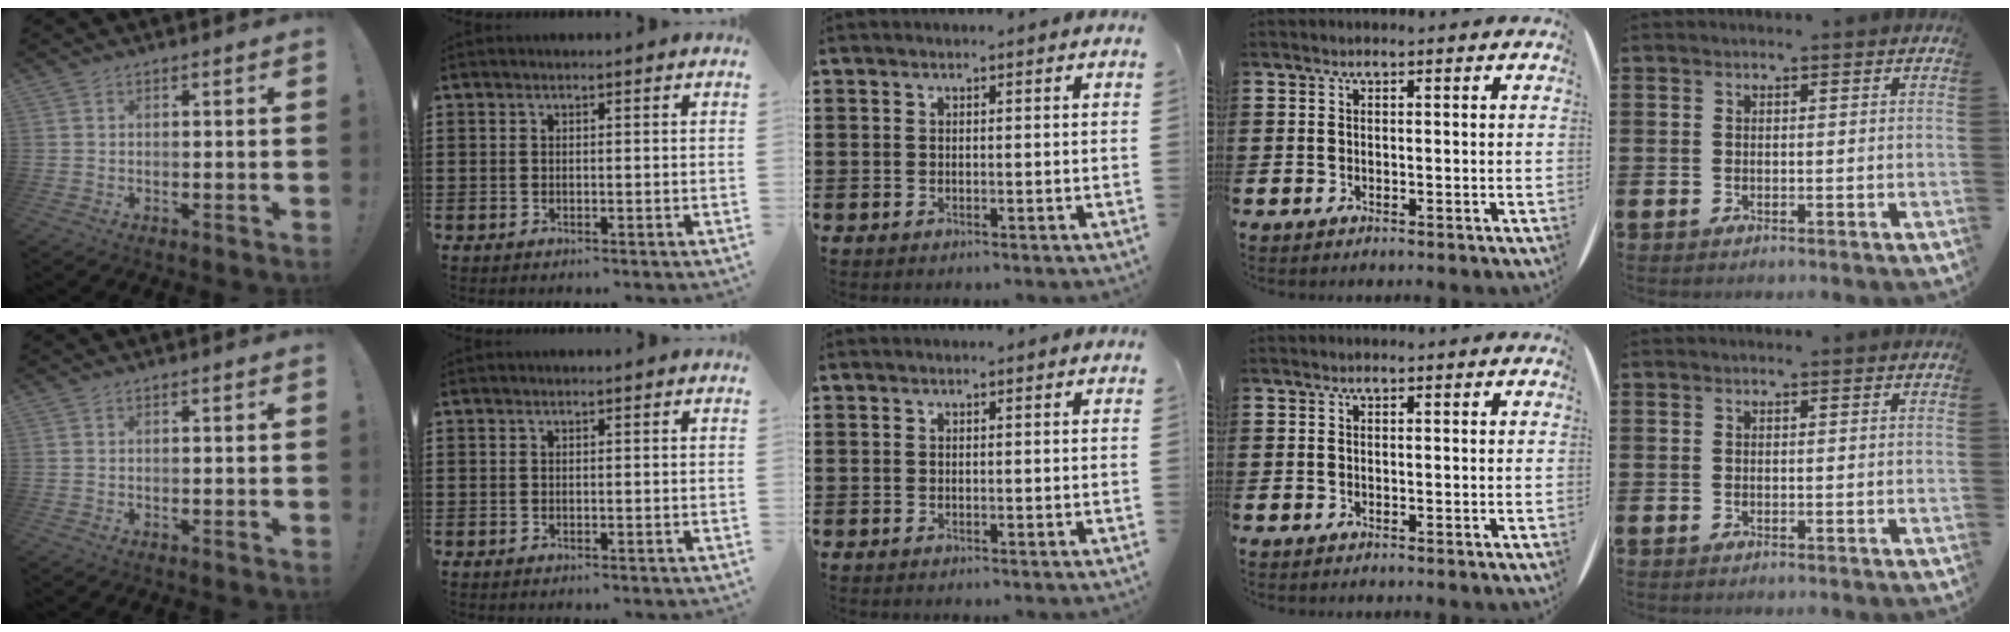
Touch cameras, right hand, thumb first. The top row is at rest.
{}